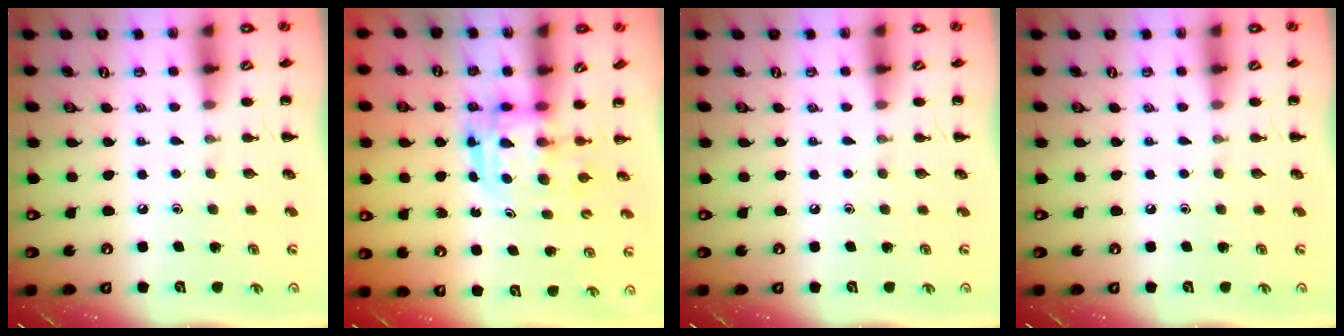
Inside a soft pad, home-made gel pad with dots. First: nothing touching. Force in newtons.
{"total": 3.2, "press": 3.2, "slide": 0.3}
{"total": 0.0}
{"total": 0.0}